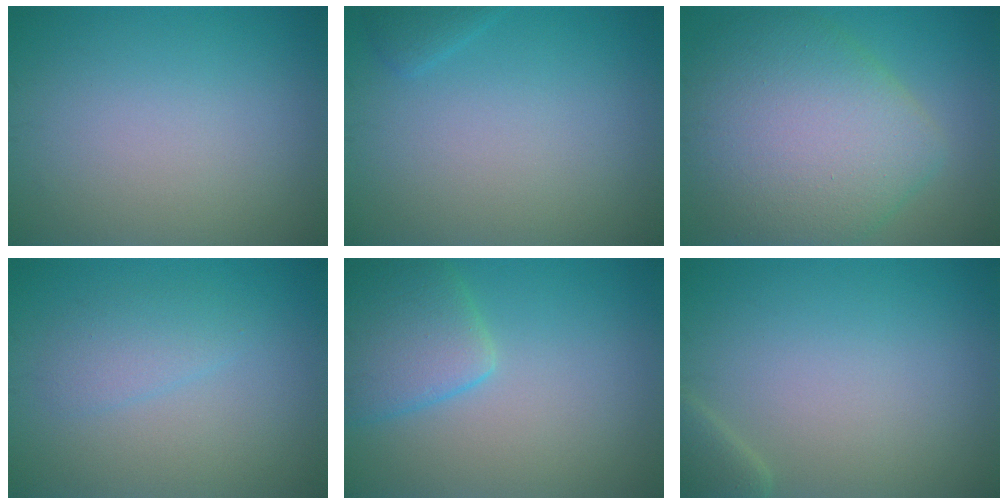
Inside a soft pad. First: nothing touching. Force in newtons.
{"total": 0.9, "press": 0.9, "slide": 0.1}
{"total": 10.1, "press": 10.1, "slide": 0.8}
{"total": 2.0, "press": 2.0, "slide": 0.1}
{"total": 4.6, "press": 4.6, "slide": 0.4}
{"total": 1.9, "press": 1.9, "slide": 0.2}